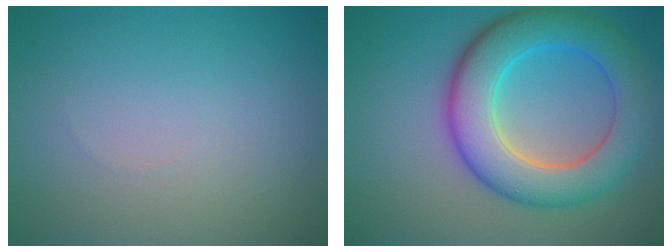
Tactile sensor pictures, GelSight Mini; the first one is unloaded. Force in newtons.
{"total": 8.5, "press": 8.5, "slide": 0.6}